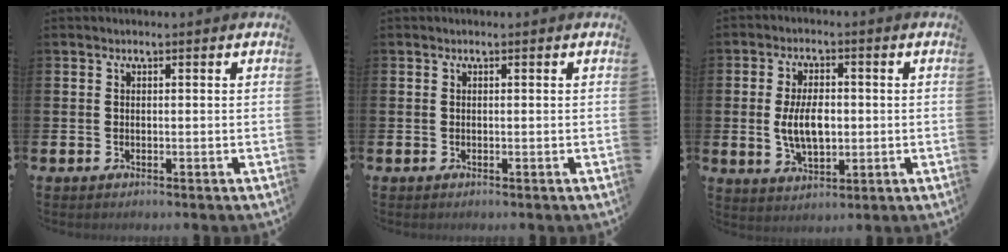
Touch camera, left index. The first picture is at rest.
{"total": 0.0}
{"total": 6.3, "force": [0.0, 3.4, 5.3], "torque": [-0.095, 0.003, -0.003]}